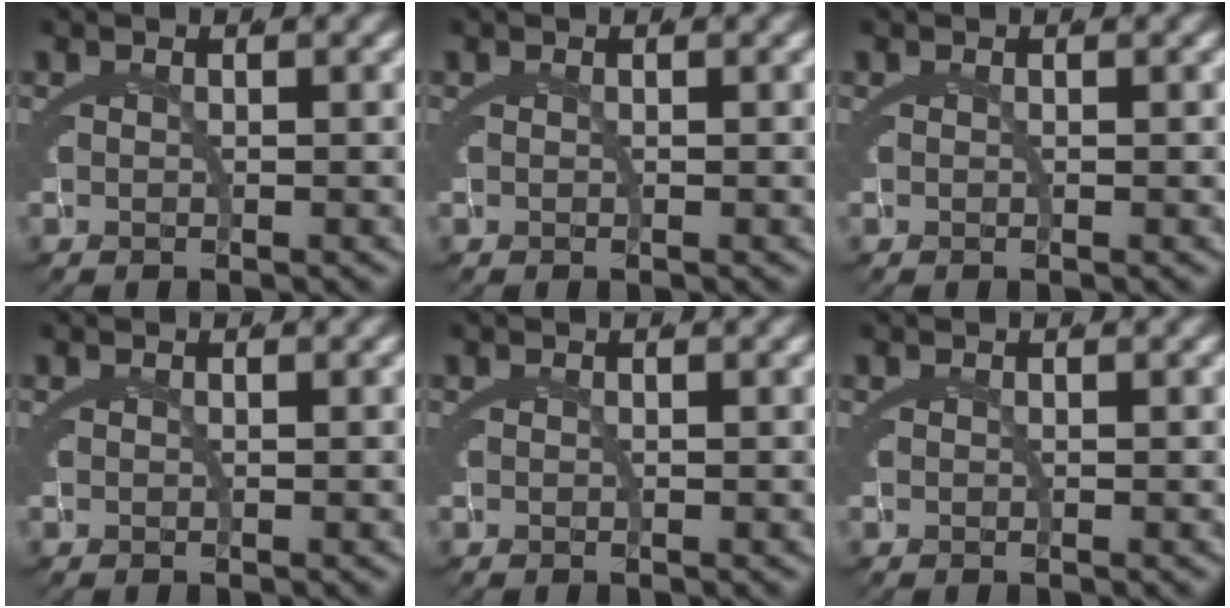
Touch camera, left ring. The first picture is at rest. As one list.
[{"total": 0.0}, {"total": 0.0}, {"total": 0.0}, {"total": 0.0}, {"total": 0.0}]